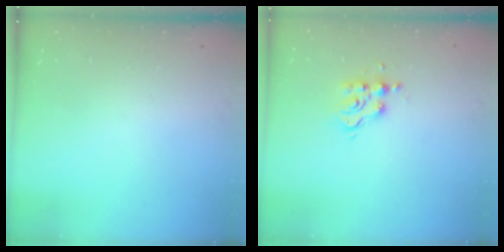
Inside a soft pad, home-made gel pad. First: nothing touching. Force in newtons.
{"total": 5.0, "press": 5.0, "slide": 0.2}